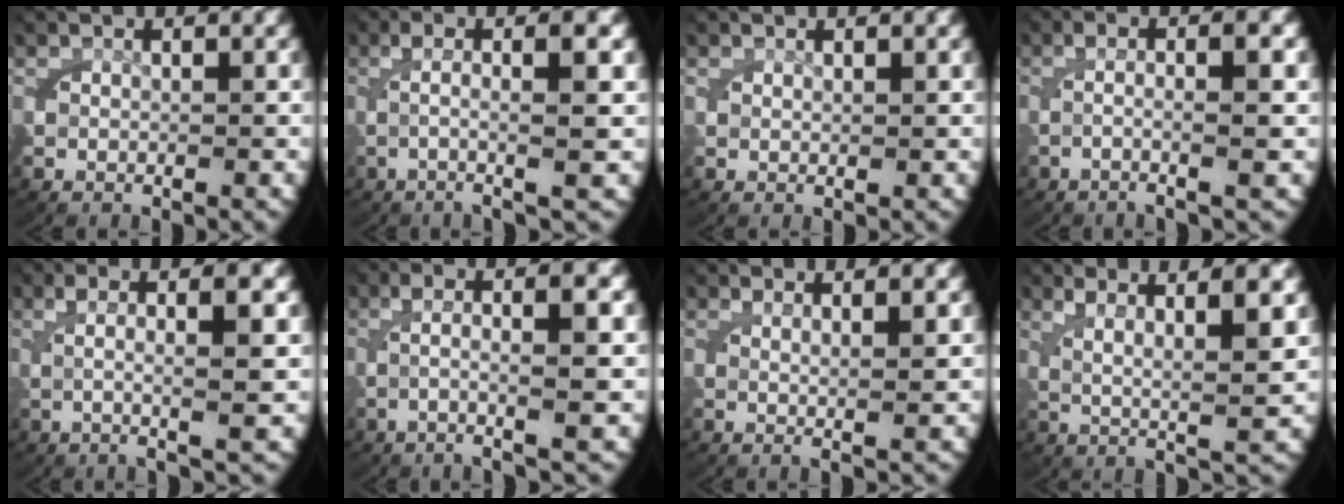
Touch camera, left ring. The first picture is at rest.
{"total": 5.7, "force": [0.8, 0.9, 5.6], "torque": [-0.091, 0.017, 0.007]}
{"total": 0.7, "force": [0.5, 0.2, 0.4], "torque": [-0.005, 0.000, 0.011]}
{"total": 4.4, "force": [-0.3, 0.7, 4.3], "torque": [-0.082, 0.007, -0.010]}
{"total": 6.0, "force": [1.4, 0.9, 5.7], "torque": [-0.088, 0.021, 0.016]}
{"total": 5.6, "force": [0.3, 1.0, 5.4], "torque": [-0.095, 0.012, 0.000]}
{"total": 2.5, "force": [1.2, -0.1, 2.2], "torque": [-0.039, 0.001, 0.018]}
{"total": 7.6, "force": [3.1, 2.1, 6.6], "torque": [-0.087, 0.013, 0.043]}